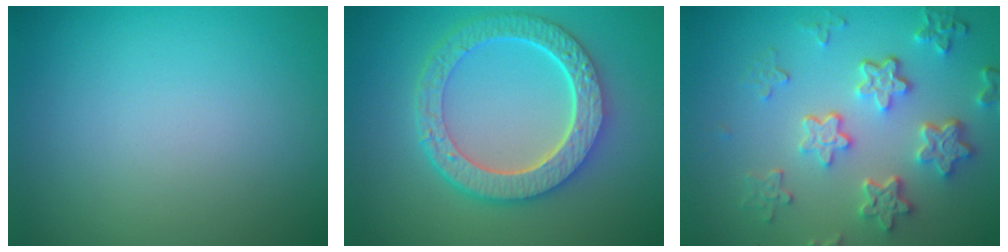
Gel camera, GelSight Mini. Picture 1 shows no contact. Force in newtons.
{"total": 7.0, "press": 5.2, "slide": 4.7}
{"total": 5.7, "press": 4.3, "slide": 3.7}